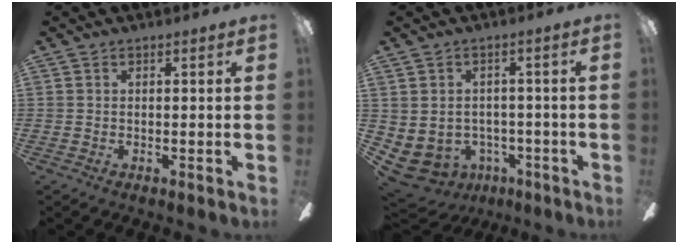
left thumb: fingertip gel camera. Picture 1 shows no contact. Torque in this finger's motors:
{"motor_torque": [0.04, 2.20, 0.41, -0.26, 0.13]}